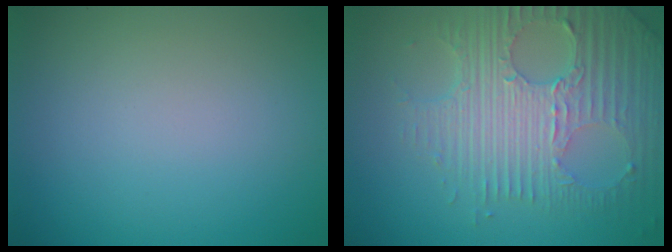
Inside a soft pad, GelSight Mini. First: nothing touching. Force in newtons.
{"total": 7.5, "press": 5.2, "slide": 5.4}